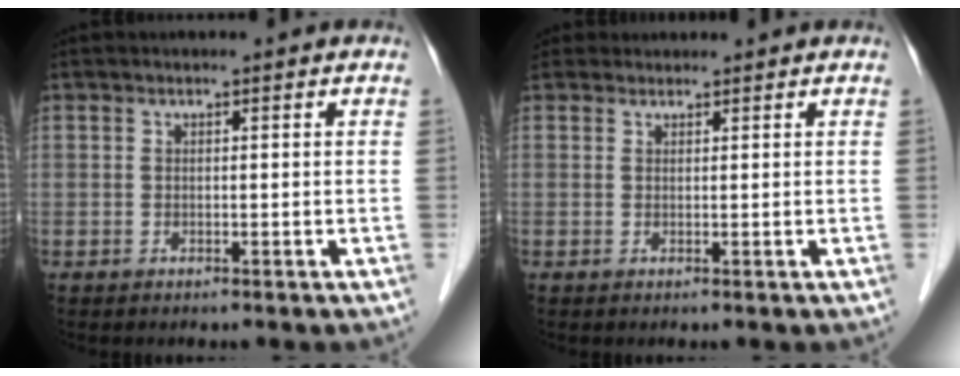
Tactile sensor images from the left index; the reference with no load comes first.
{"total": 1.4, "force": [1.0, 0.9, -0.4], "torque": [0.008, 0.018, 0.017]}